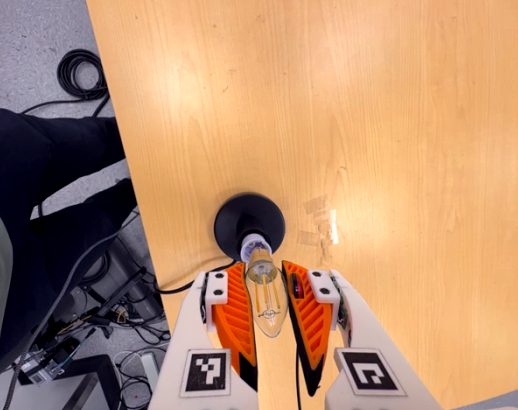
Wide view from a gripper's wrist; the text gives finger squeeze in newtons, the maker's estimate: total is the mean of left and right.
{"total": 19.6, "left": 21.2, "right": 18.1}